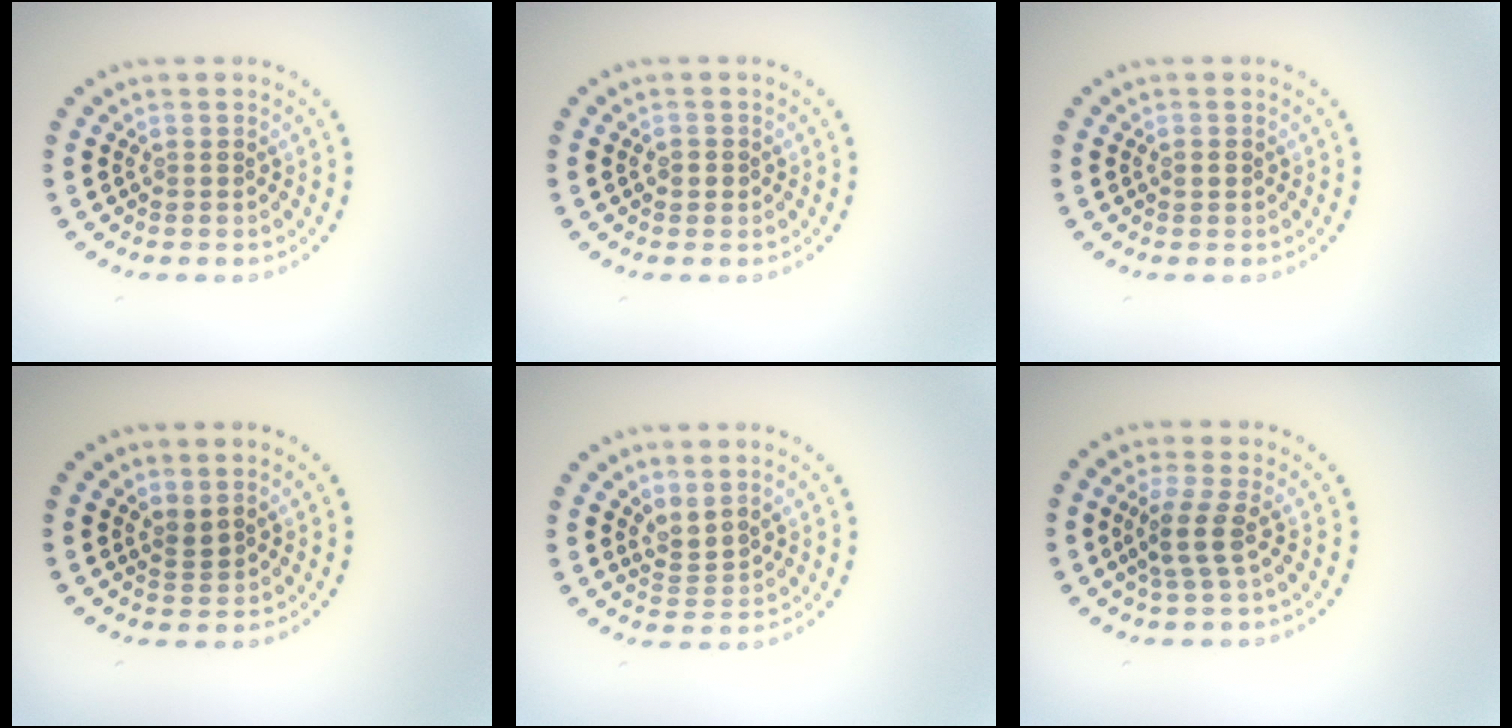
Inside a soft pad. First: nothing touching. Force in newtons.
{"total": 1.0, "press": 1.0, "slide": 0.3}
{"total": 0.9, "press": 0.9, "slide": 0.1}
{"total": 1.3, "press": 1.0, "slide": 0.8}
{"total": 2.0, "press": 1.4, "slide": 1.5}
{"total": 2.5, "press": 2.0, "slide": 1.6}